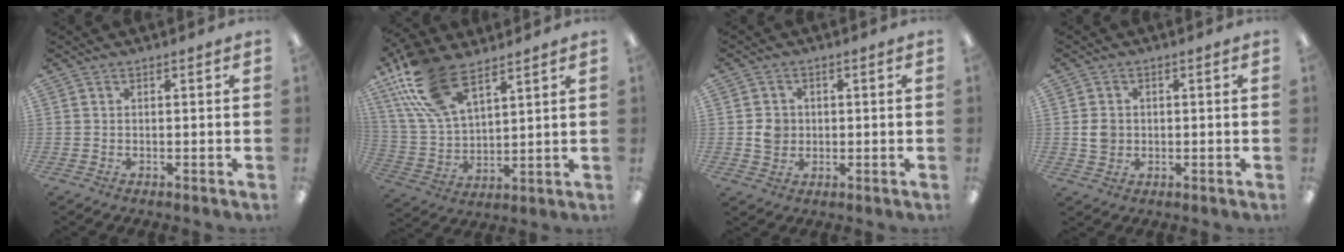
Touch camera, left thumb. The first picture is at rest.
{"total": 19.4, "force": [11.7, 9.3, 12.3], "torque": [-0.277, -0.035, 0.214]}
{"total": 4.3, "force": [0.1, 4.0, 1.7], "torque": [-0.010, 0.000, -0.002]}
{"total": 3.9, "force": [0.0, 3.4, 1.9], "torque": [-0.026, 0.005, 0.000]}